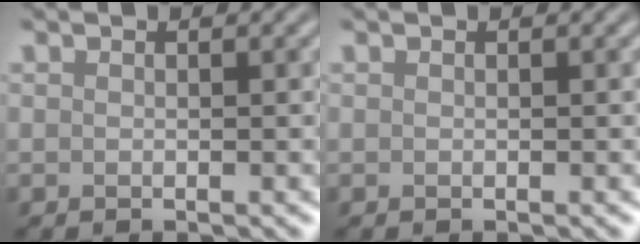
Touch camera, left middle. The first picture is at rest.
{"total": 0.0}